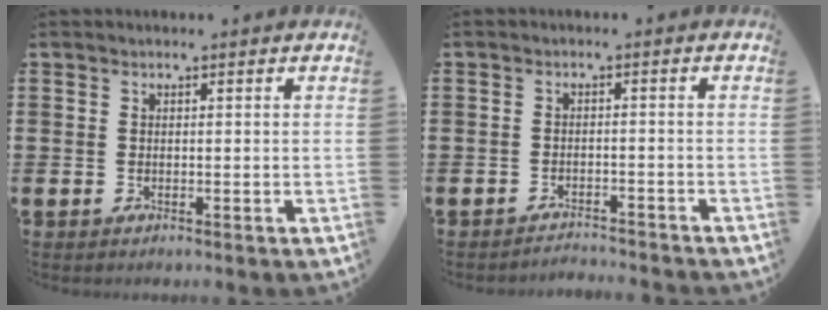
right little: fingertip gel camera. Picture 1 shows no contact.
{"total": 1.9, "force": [-1.9, -0.2, -0.2], "torque": [-0.001, 0.005, -0.041]}